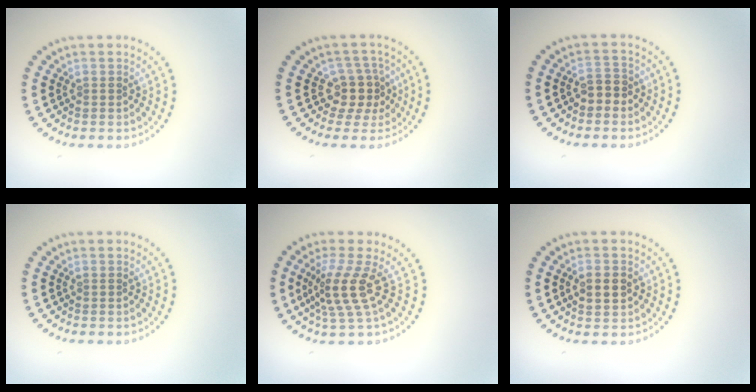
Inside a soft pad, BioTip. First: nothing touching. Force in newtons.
{"total": 2.9, "press": 2.2, "slide": 1.8}
{"total": 1.8, "press": 1.6, "slide": 0.7}
{"total": 0.0}
{"total": 3.7, "press": 2.7, "slide": 2.5}
{"total": 2.4, "press": 2.4, "slide": 0.1}